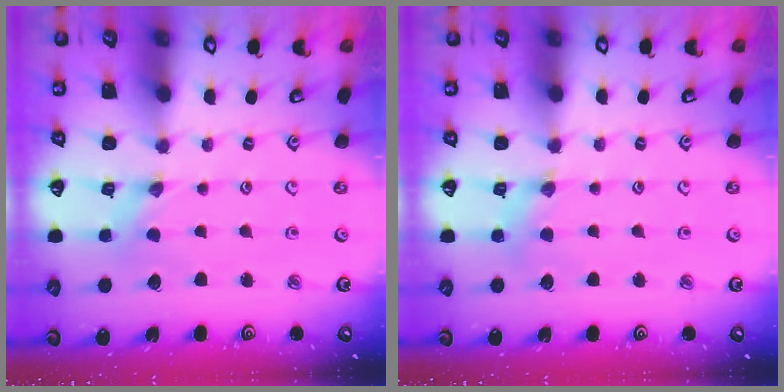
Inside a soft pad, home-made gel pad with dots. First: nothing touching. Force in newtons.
{"total": 2.7, "press": 2.7, "slide": 0.3}